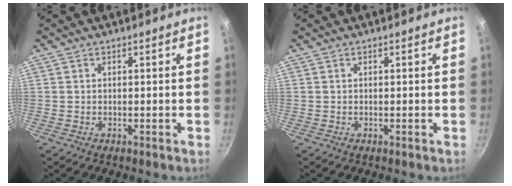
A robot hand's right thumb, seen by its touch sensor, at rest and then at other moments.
{"total": 0.0}